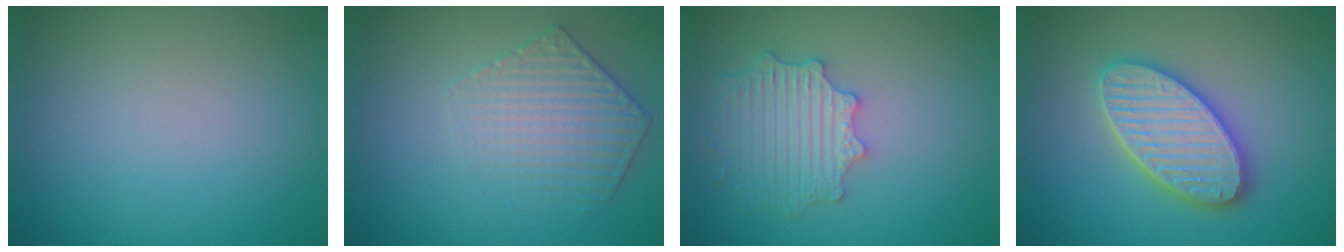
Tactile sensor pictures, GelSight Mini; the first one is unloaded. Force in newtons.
{"total": 3.3, "press": 3.1, "slide": 1.4}
{"total": 4.3, "press": 3.6, "slide": 2.4}
{"total": 5.8, "press": 5.8, "slide": 0.7}